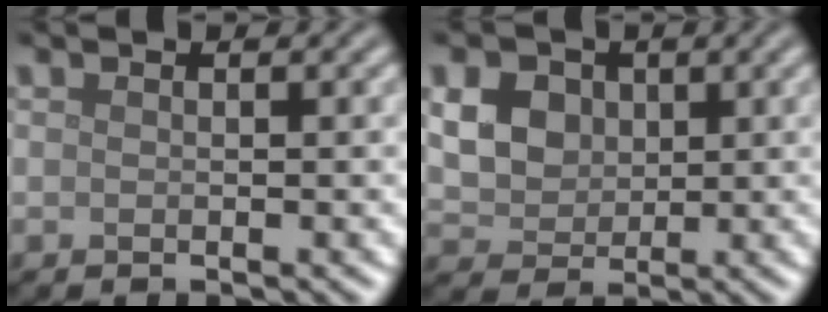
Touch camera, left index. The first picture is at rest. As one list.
[{"total": 8.4, "force": [3.0, 6.6, 4.2], "torque": [-0.095, 0.028, 0.044]}]